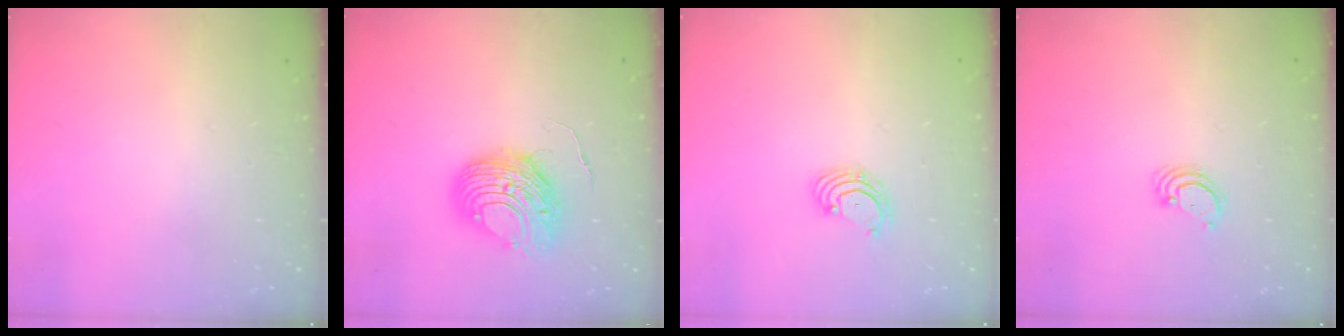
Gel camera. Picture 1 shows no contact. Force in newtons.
{"total": 8.7, "press": 8.7, "slide": 0.9}
{"total": 2.6, "press": 2.5, "slide": 0.6}
{"total": 2.6, "press": 2.6, "slide": 0.2}